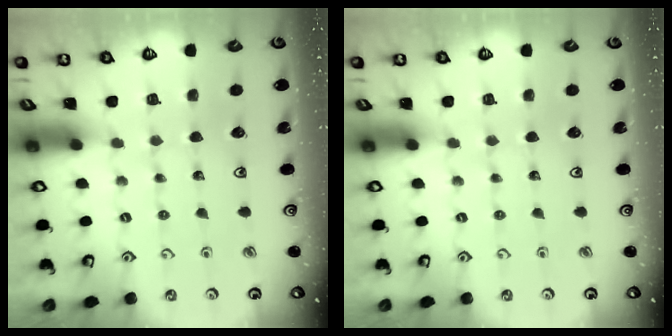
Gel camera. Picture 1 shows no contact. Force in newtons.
{"total": 0.0}